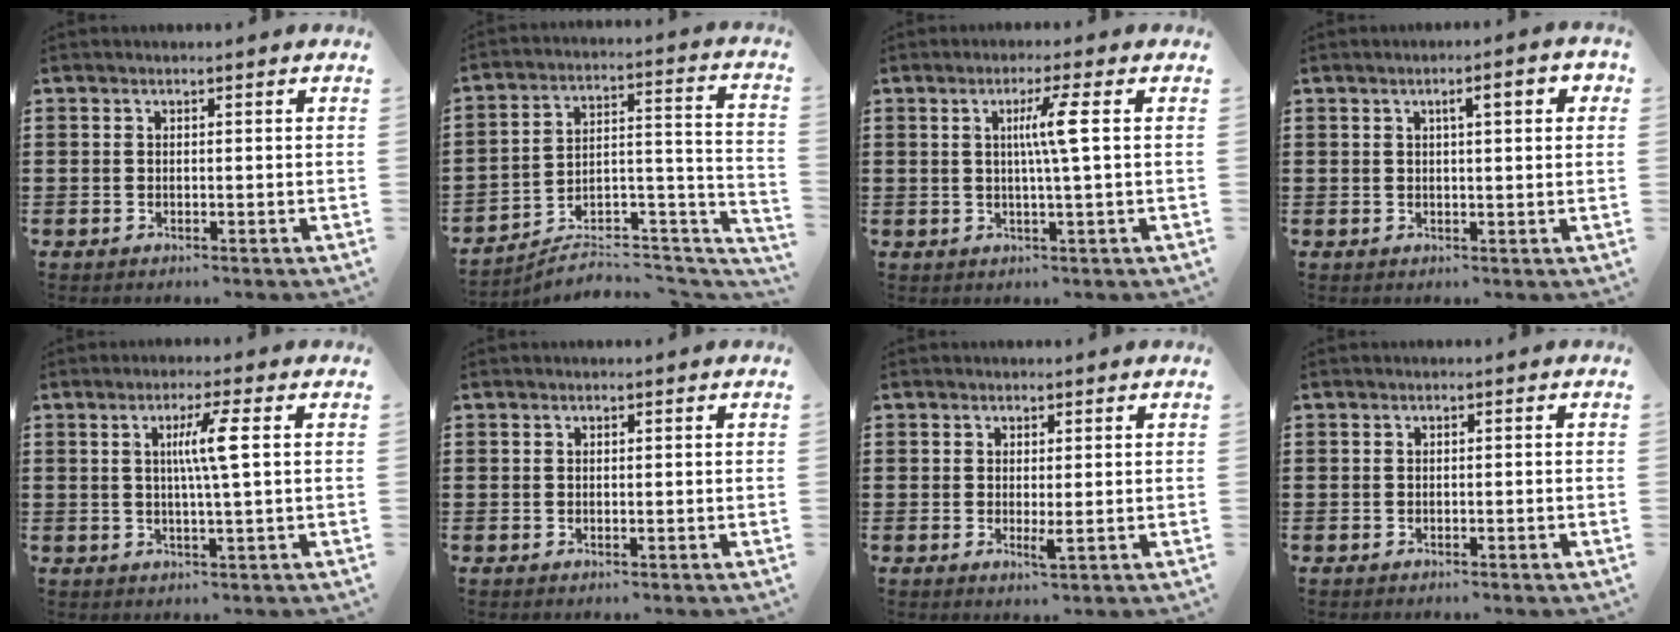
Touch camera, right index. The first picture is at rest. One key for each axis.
{"total": 5.1, "fx": -4.6, "fy": 1.2, "fz": 1.7, "tx": -0.026, "ty": -0.009, "tz": -0.092}
{"total": 4.8, "fx": 0.7, "fy": -0.7, "fz": 4.7, "tx": -0.090, "ty": -0.005, "tz": 0.004}
{"total": 3.3, "fx": 0.9, "fy": 0.6, "fz": 3.1, "tx": -0.054, "ty": 0.002, "tz": 0.009}
{"total": 5.2, "fx": 0.9, "fy": -0.4, "fz": 5.1, "tx": -0.099, "ty": -0.003, "tz": 0.008}
{"total": 0.0}
{"total": 1.7, "fx": 0.0, "fy": 0.5, "fz": 1.6, "tx": -0.029, "ty": -0.002, "tz": 0.001}
{"total": 0.7, "fx": -0.6, "fy": -0.1, "fz": 0.3, "tx": -0.006, "ty": -0.005, "tz": -0.012}